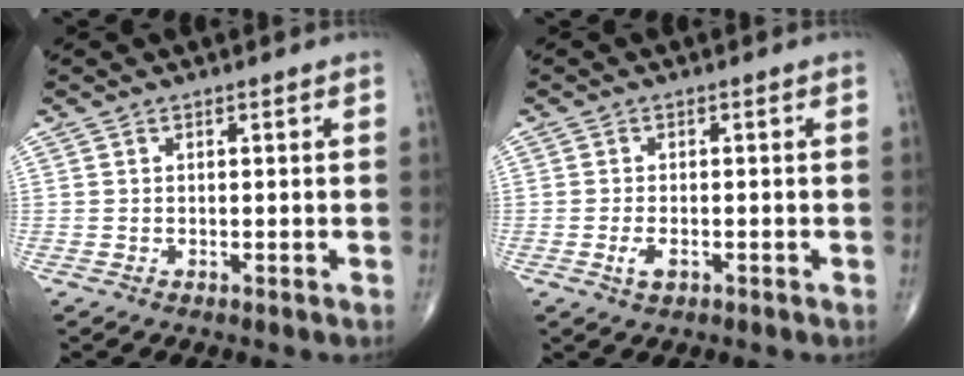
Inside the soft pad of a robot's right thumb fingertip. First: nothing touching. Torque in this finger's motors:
{"motor_torque": [-0.06, 0.16, -0.30, -0.28, 0.09]}